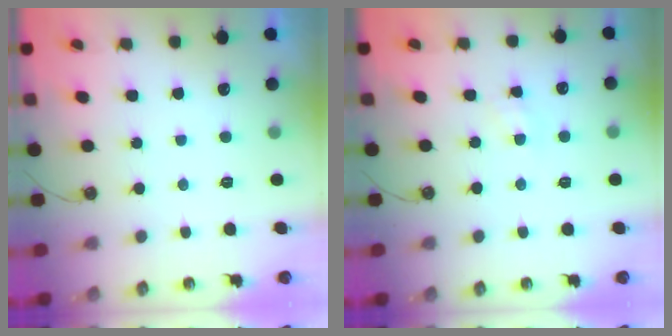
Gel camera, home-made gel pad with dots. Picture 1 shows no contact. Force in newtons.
{"total": 7.1, "press": 7.1, "slide": 0.9}